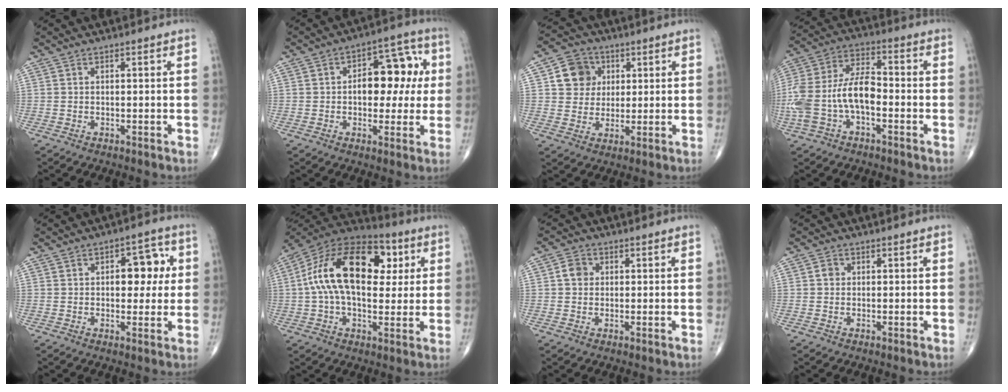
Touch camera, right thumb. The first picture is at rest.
{"total": 12.2, "force": [1.2, 7.2, 9.8], "torque": [-0.088, 0.029, 0.014]}
{"total": 8.3, "force": [2.4, 7.4, 3.0], "torque": [-0.016, -0.004, 0.038]}
{"total": 15.5, "force": [-3.5, 8.1, 12.8], "torque": [-0.278, 0.042, -0.066]}
{"total": 8.1, "force": [1.3, 4.8, 6.5], "torque": [-0.047, 0.010, 0.016]}
{"total": 22.4, "force": [4.4, 13.0, 17.8], "torque": [-0.293, 0.024, 0.061]}
{"total": 3.2, "force": [0.4, 2.7, 1.5], "torque": [-0.017, 0.004, 0.002]}
{"total": 1.4, "force": [0.1, 1.2, 0.6], "torque": [-0.005, 0.002, 0.000]}